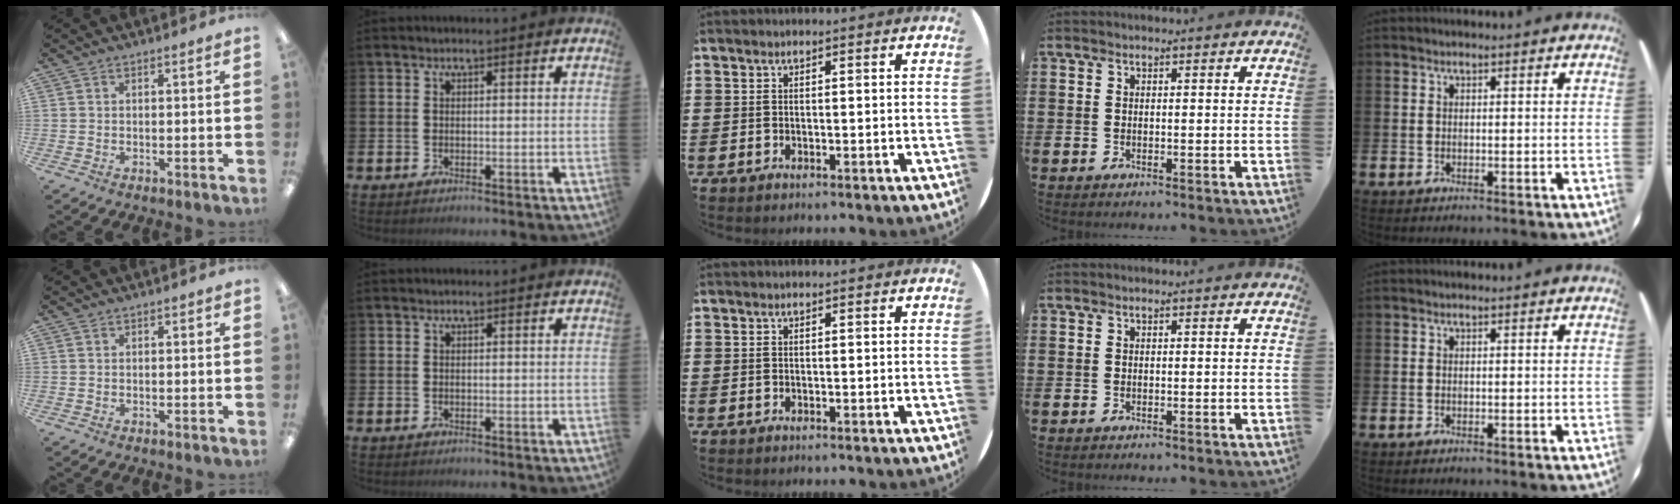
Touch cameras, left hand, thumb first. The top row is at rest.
{}